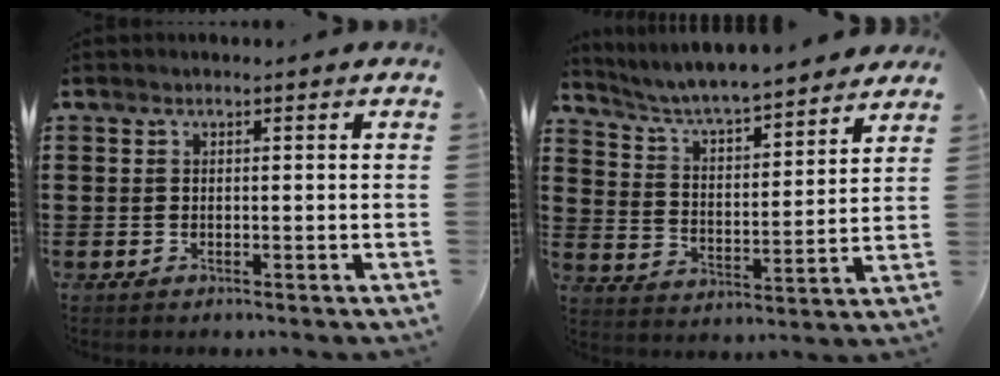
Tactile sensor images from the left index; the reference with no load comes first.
{"total": 5.2, "force": [5.0, 0.3, 1.6], "torque": [-0.054, -0.037, 0.081]}